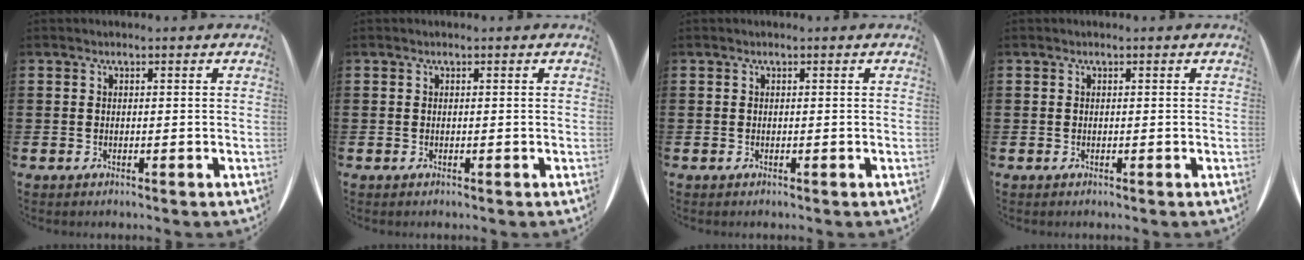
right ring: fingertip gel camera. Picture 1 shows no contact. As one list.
[{"total": 0.0}, {"total": 0.0}, {"total": 0.0}]